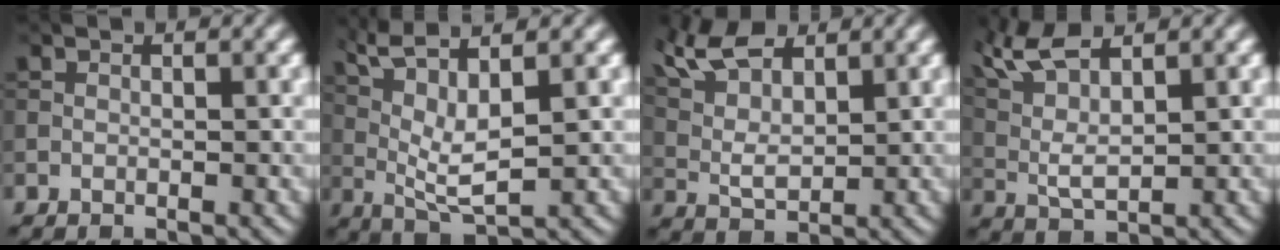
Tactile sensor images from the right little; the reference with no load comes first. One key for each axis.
{"total": 4.9, "fx": 1.9, "fy": 0.4, "fz": 4.5, "tx": -0.101, "ty": 0.007, "tz": 0.062}
{"total": 5.1, "fx": 3.6, "fy": 1.8, "fz": 3.2, "tx": -0.091, "ty": 0.016, "tz": 0.089}
{"total": 4.9, "fx": 3.2, "fy": 0.8, "fz": 3.6, "tx": -0.095, "ty": 0.015, "tz": 0.086}